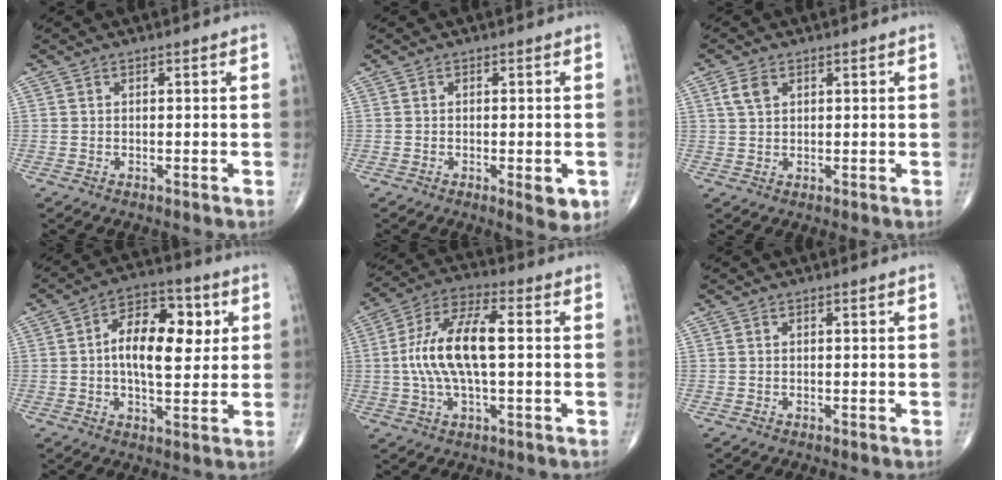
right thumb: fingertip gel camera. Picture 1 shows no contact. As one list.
[{"total": 4.2, "force": [-1.4, 1.5, 3.6], "torque": [-0.036, -0.005, -0.014]}, {"total": 3.1, "force": [1.4, 1.9, 2.0], "torque": [-0.038, 0.003, 0.030]}, {"total": 13.6, "force": [2.1, 7.1, 11.4], "torque": [-0.156, 0.009, 0.028]}, {"total": 13.9, "force": [0.4, 5.5, 12.8], "torque": [-0.260, 0.026, 0.004]}, {"total": 0.0}]